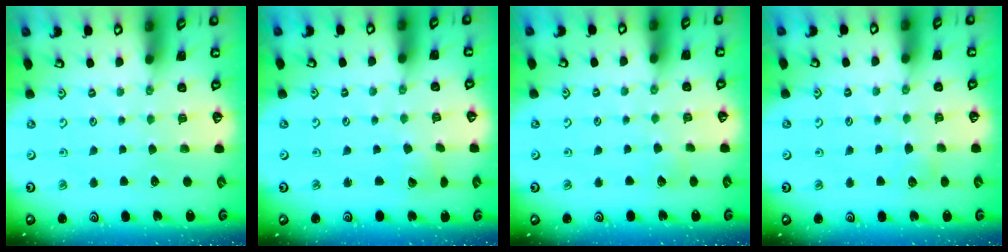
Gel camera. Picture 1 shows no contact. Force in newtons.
{"total": 4.2, "press": 4.1, "slide": 0.3}
{"total": 2.7, "press": 2.7, "slide": 0.3}
{"total": 3.6, "press": 3.6, "slide": 0.5}